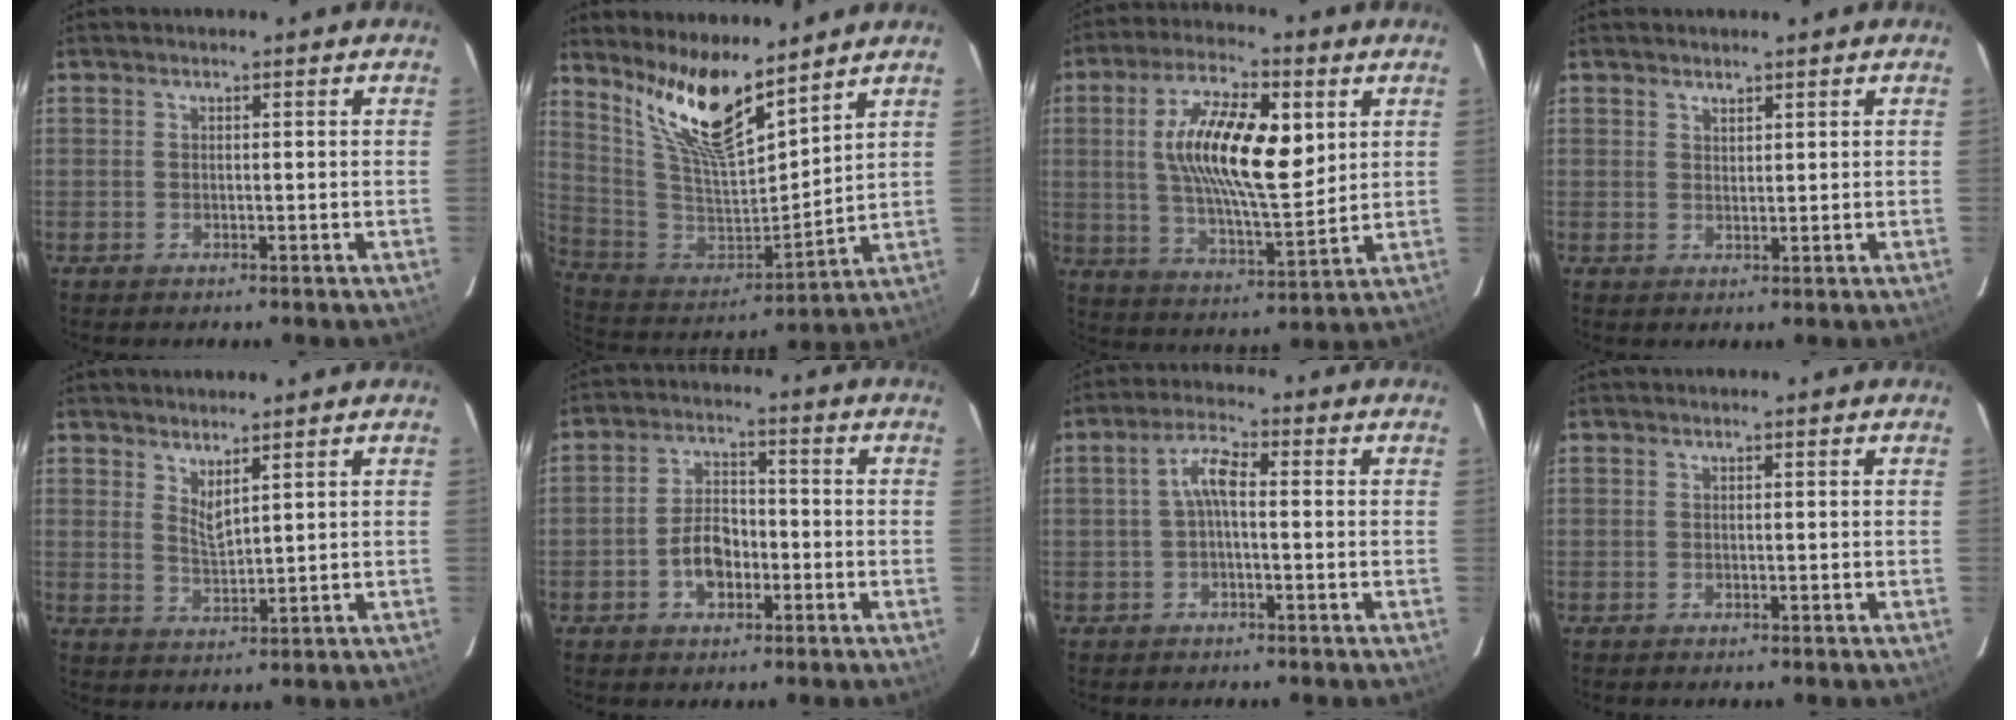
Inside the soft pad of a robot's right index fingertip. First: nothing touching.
{"total": 16.5, "force": [12.1, 4.0, 10.6], "torque": [-0.201, -0.012, 0.240]}
{"total": 17.2, "force": [4.2, 6.1, 15.5], "torque": [-0.282, 0.006, 0.076]}
{"total": 1.5, "force": [1.3, 0.5, 0.3], "torque": [-0.001, 0.000, 0.024]}
{"total": 3.5, "force": [2.8, 0.5, 2.0], "torque": [-0.036, -0.009, 0.047]}
{"total": 6.5, "force": [-2.5, 4.0, 4.4], "torque": [-0.086, 0.016, -0.039]}
{"total": 4.1, "force": [-0.3, 1.3, 3.9], "torque": [-0.080, 0.014, -0.007]}
{"total": 0.0}